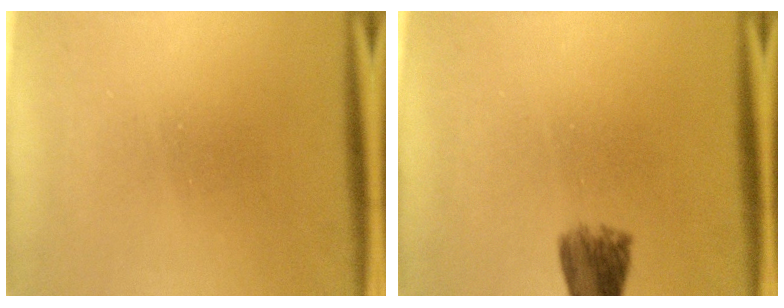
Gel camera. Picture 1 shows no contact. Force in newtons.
{"total": 4.6}